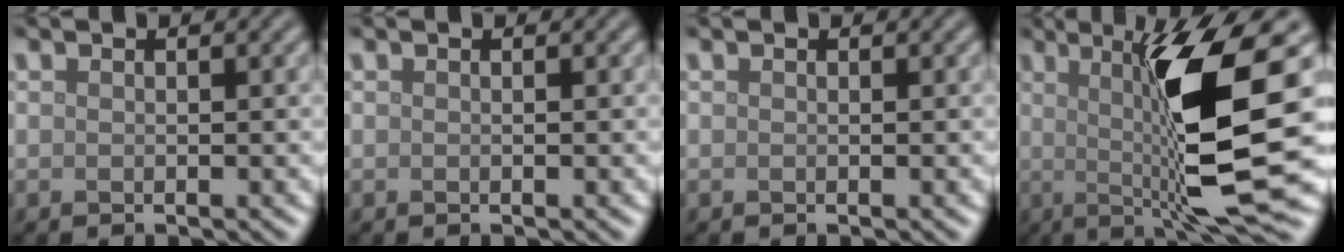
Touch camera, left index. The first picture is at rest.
{"total": 0.0}
{"total": 0.0}
{"total": 11.8, "force": [0.7, 2.0, 11.7], "torque": [-0.170, -0.004, 0.015]}